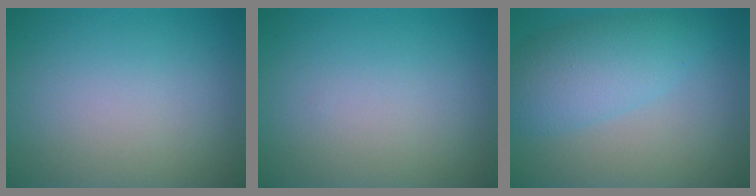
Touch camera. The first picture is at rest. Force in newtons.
{"total": 0.0}
{"total": 5.2, "press": 5.2, "slide": 0.1}